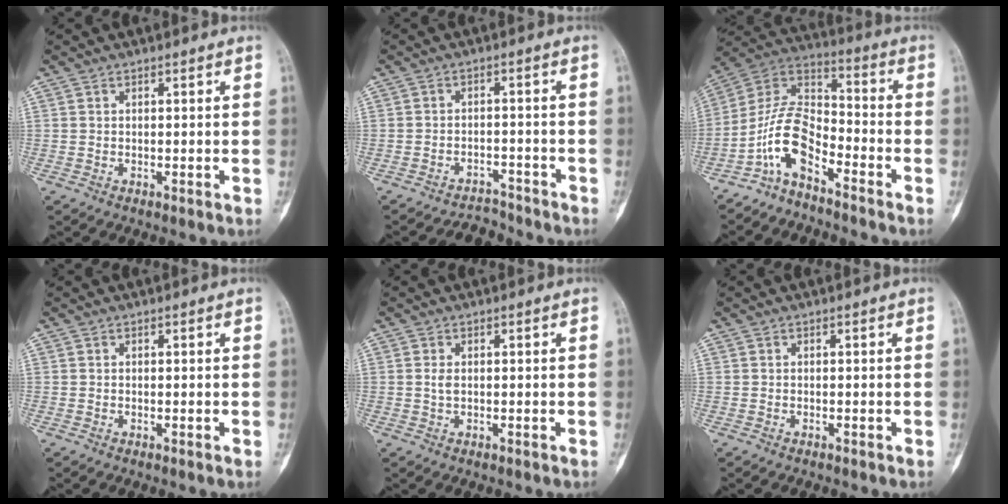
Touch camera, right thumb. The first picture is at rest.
{"total": 4.1, "force": [-3.9, 1.0, -0.9], "torque": [0.009, 0.042, -0.060]}
{"total": 10.5, "force": [-6.4, 4.8, 6.9], "torque": [-0.128, 0.081, -0.135]}
{"total": 0.0}
{"total": 1.0, "force": [-0.1, 0.5, 0.9], "torque": [-0.019, 0.000, -0.003]}
{"total": 0.0}